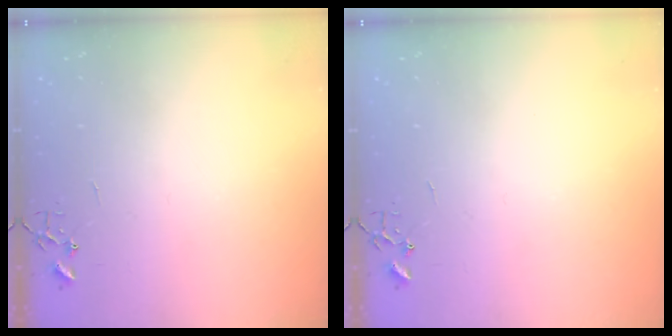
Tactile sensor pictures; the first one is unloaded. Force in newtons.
{"total": 0.0}